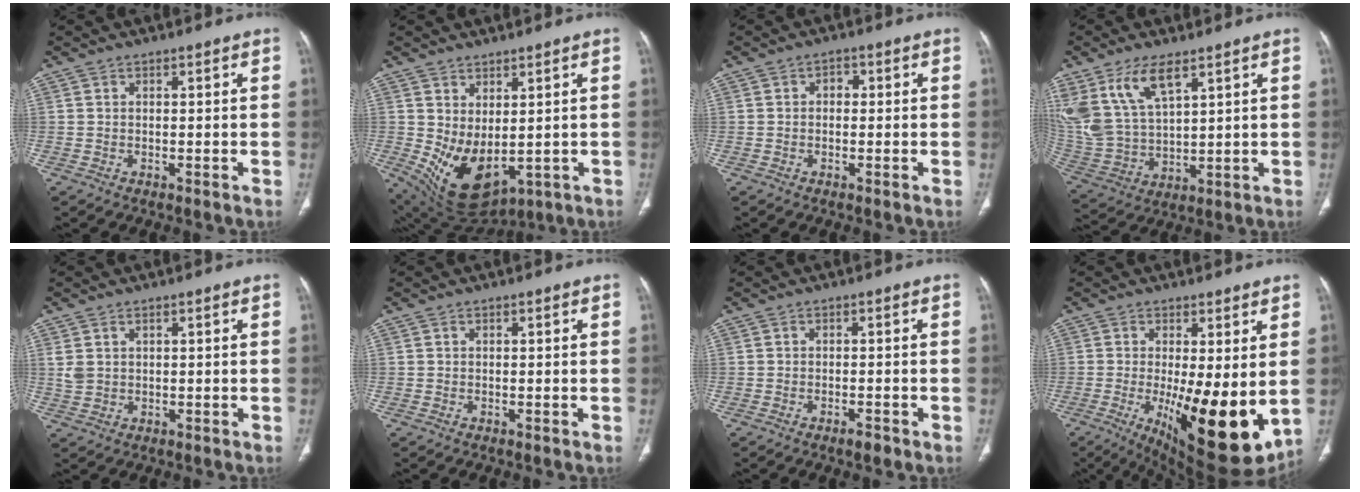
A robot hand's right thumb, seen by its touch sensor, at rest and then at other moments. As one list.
[{"total": 11.0, "force": [-0.1, 6.3, 9.1], "torque": [-0.150, -0.018, 0.034]}, {"total": 1.8, "force": [0.2, 1.4, 1.1], "torque": [-0.004, 0.007, -0.001]}, {"total": 14.6, "force": [8.1, 6.9, 10.0], "torque": [-0.199, -0.023, 0.178]}, {"total": 2.9, "force": [1.1, 2.0, 1.7], "torque": [-0.038, 0.005, 0.031]}, {"total": 0.0}, {"total": 1.8, "force": [-1.2, 0.5, 1.1], "torque": [-0.020, 0.002, -0.020]}, {"total": 17.9, "force": [-2.5, 6.1, 16.6], "torque": [-0.227, -0.037, -0.014]}]